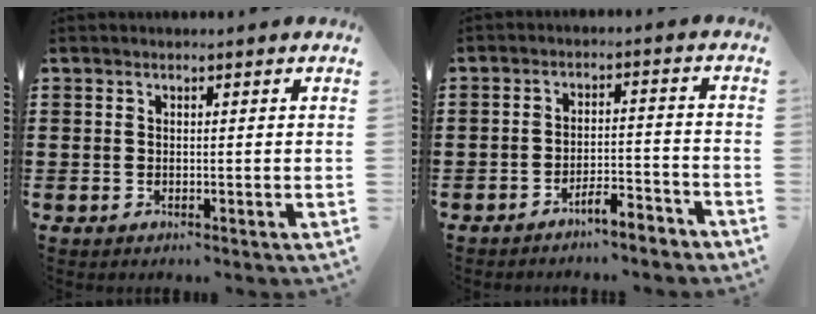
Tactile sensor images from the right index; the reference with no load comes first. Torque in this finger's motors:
{"motor_torque": [1.10, 1.04, 0.36, 0.02]}